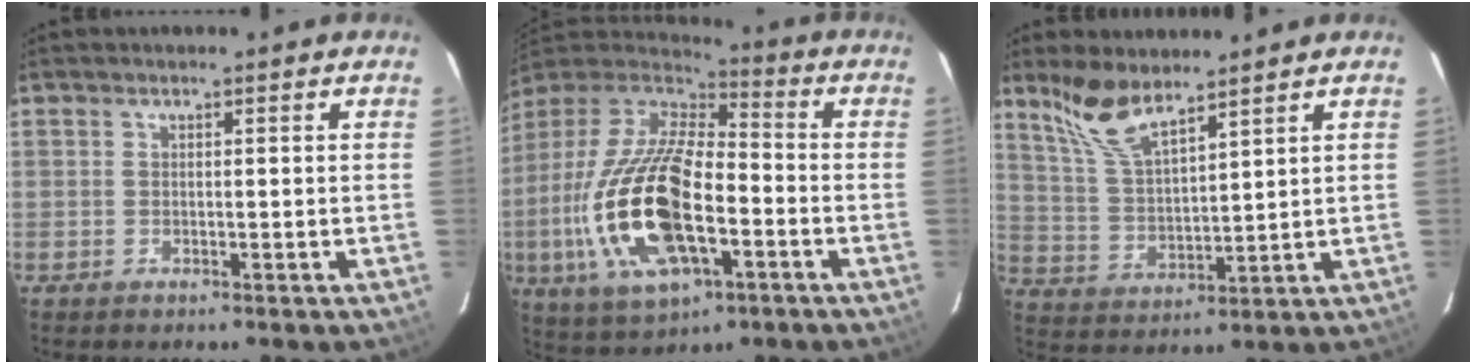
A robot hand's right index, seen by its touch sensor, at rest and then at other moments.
{"total": 24.0, "force": [-6.4, 10.5, 20.6], "torque": [-0.436, -0.028, -0.114]}
{"total": 9.2, "force": [7.2, 2.5, 5.2], "torque": [-0.108, 0.005, 0.155]}